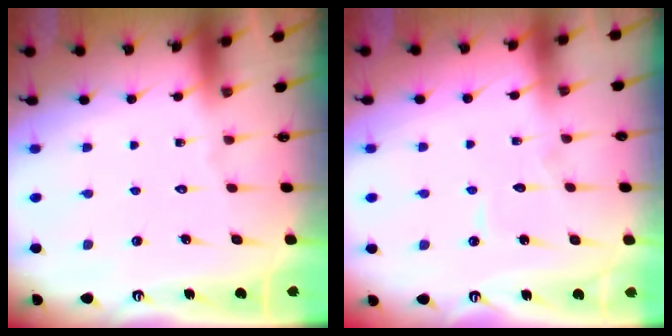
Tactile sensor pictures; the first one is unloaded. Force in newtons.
{"total": 3.7, "press": 3.7, "slide": 0.3}